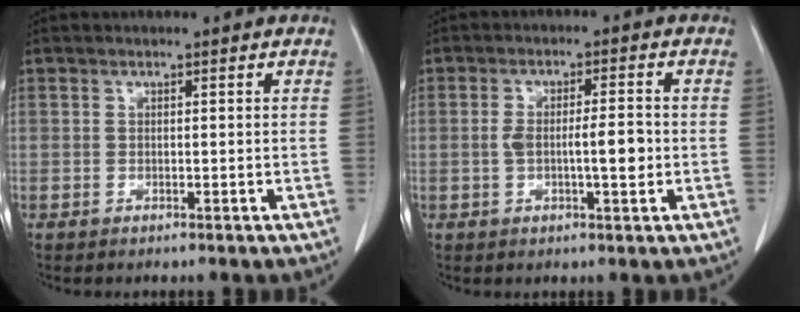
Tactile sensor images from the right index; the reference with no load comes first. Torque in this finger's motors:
{"motor_torque": [0.66, -0.11, 0.33, 0.09]}